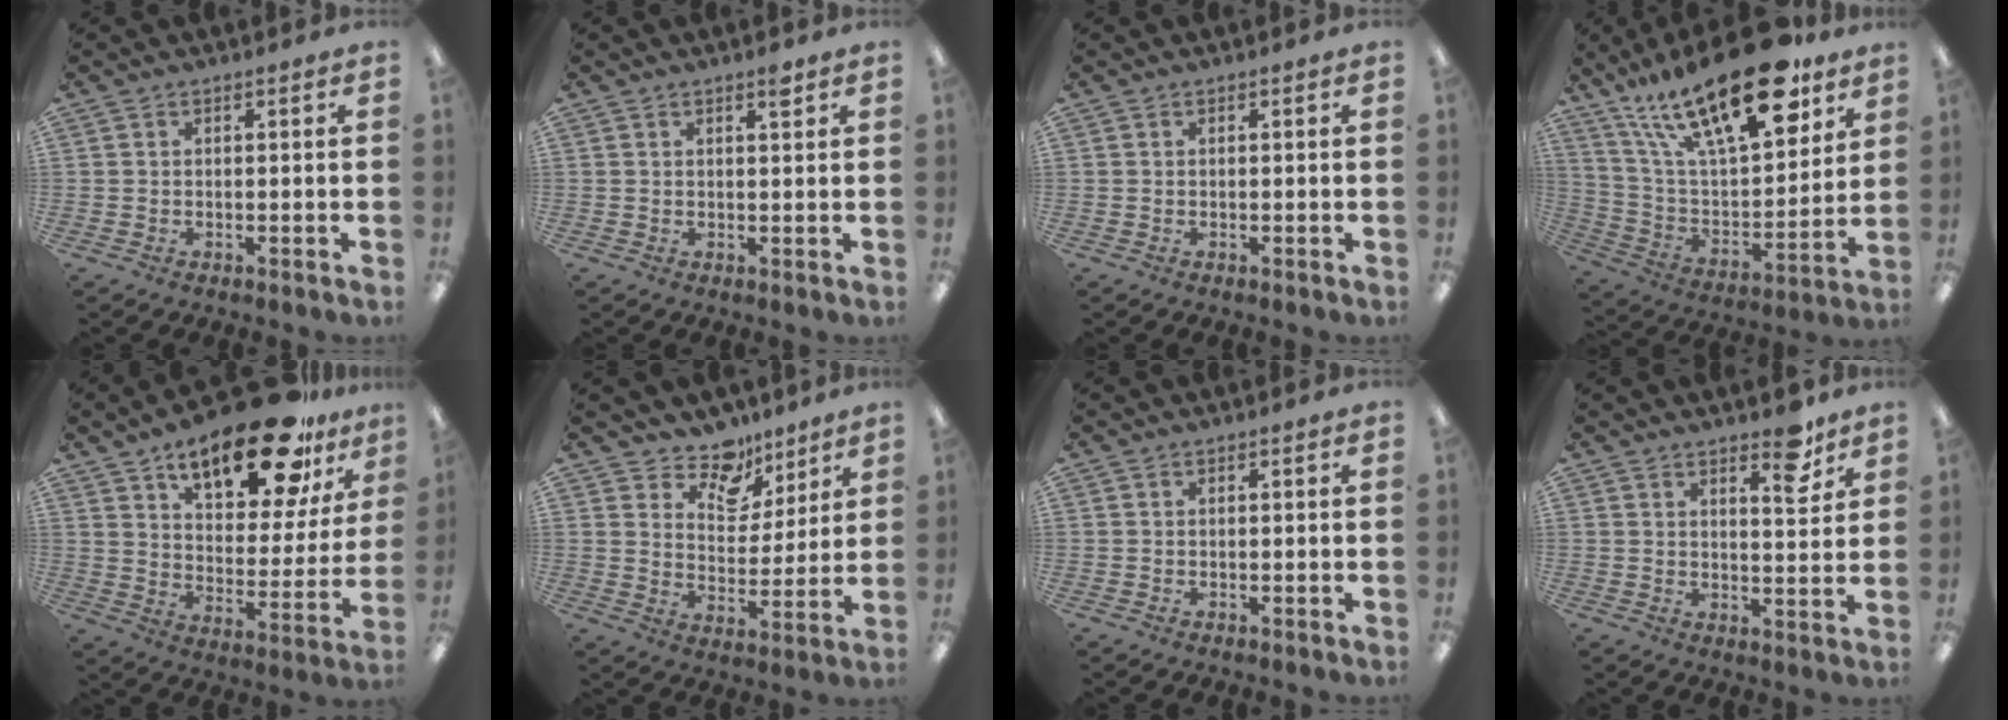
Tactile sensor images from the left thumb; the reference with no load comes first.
{"total": 2.2, "force": [1.6, 0.5, 1.4], "torque": [-0.016, -0.005, 0.025]}
{"total": 0.0}
{"total": 26.3, "force": [17.0, 9.7, 17.6], "torque": [-0.302, -0.097, 0.289]}
{"total": 21.0, "force": [14.5, 8.1, 12.9], "torque": [-0.191, -0.083, 0.236]}
{"total": 10.4, "force": [8.2, 5.8, 2.5], "torque": [-0.050, -0.058, 0.155]}
{"total": 0.0}
{"total": 7.1, "force": [5.2, 2.5, 4.2], "torque": [-0.040, -0.034, 0.082]}